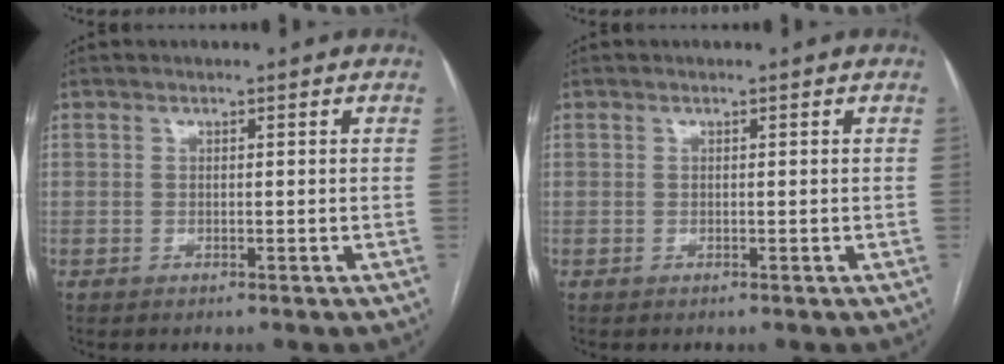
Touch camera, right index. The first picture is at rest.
{"total": 0.0}